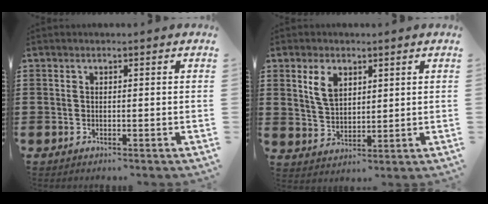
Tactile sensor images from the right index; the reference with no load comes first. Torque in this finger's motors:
{"motor_torque": [1.09, 1.05, 0.37, 0.06]}